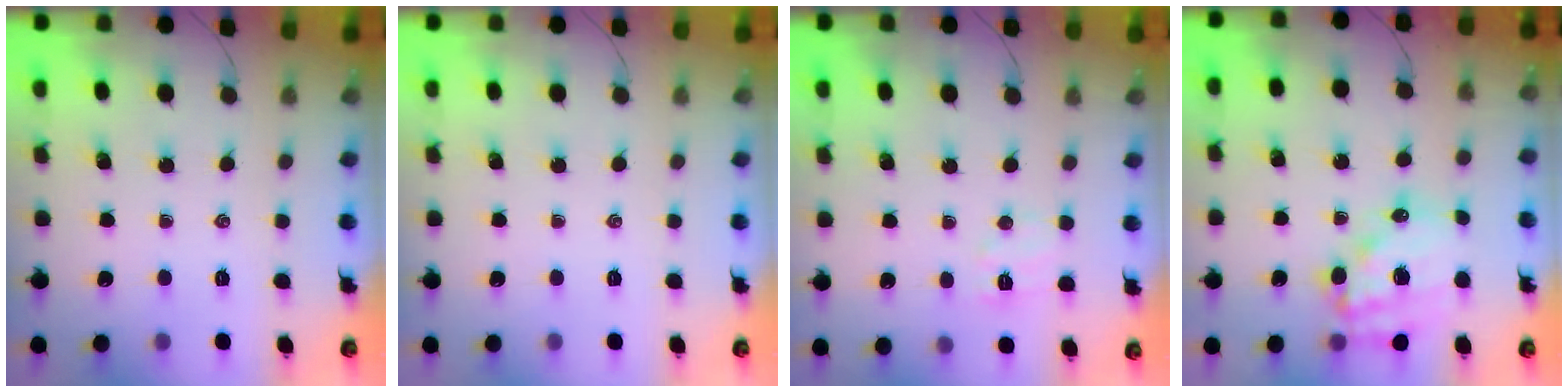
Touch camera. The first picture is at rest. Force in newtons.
{"total": 0.0}
{"total": 6.0, "press": 5.9, "slide": 1.1}
{"total": 15.7, "press": 15.3, "slide": 3.7}